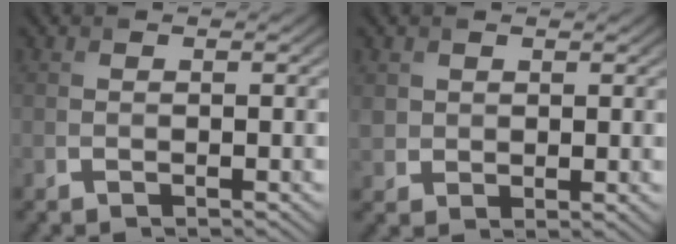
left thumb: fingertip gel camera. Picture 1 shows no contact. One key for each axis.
{"total": 2.2, "fx": 1.2, "fy": 1.7, "fz": 0.6, "tx": -0.020, "ty": -0.004, "tz": 0.029}